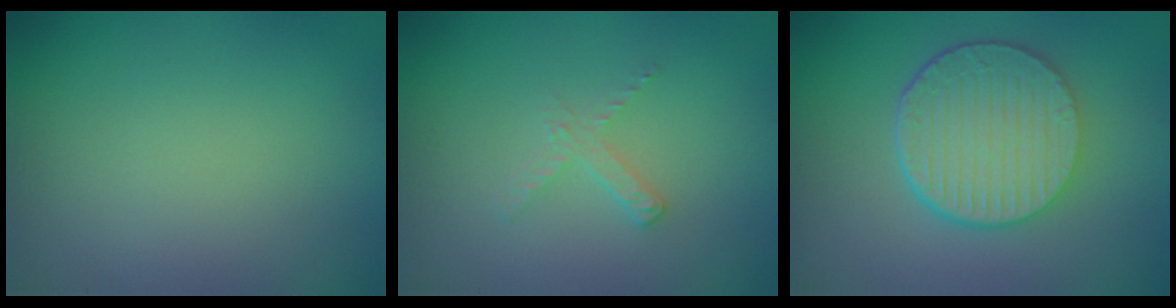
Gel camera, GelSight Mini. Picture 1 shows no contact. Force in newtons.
{"total": 1.4, "press": 1.4, "slide": 0.1}
{"total": 6.5, "press": 4.8, "slide": 4.5}